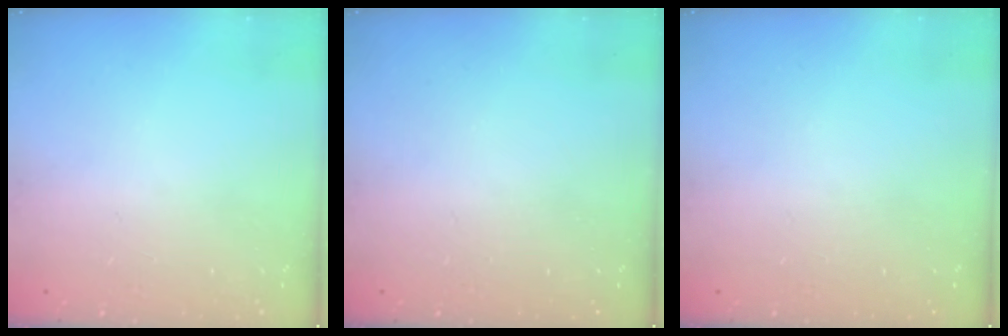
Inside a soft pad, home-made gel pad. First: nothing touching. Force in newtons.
{"total": 0.0}
{"total": 0.0}